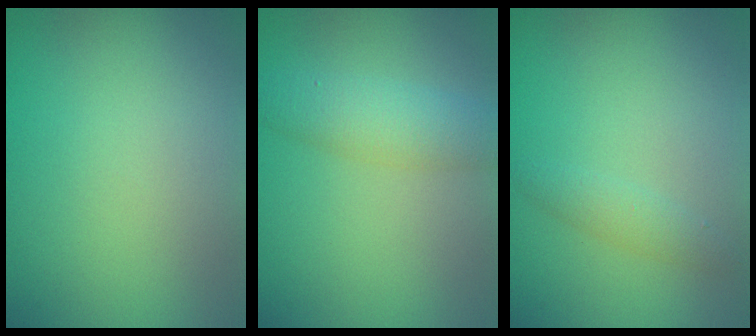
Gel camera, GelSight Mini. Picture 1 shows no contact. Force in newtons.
{"total": 3.5, "press": 3.5, "slide": 0.1}
{"total": 1.4, "press": 1.4, "slide": 0.0}